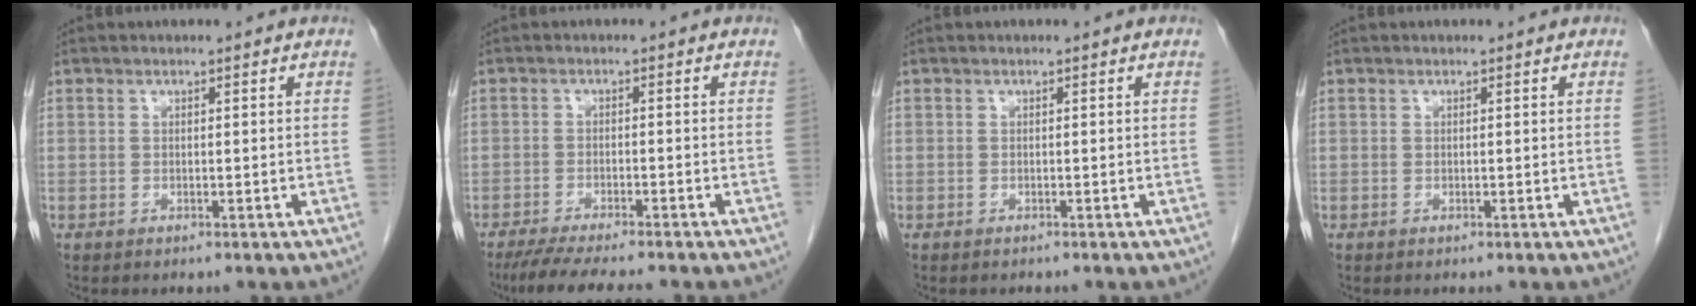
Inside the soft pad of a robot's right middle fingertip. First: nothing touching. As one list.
[{"total": 9.2, "force": [-7.9, 0.7, 4.7], "torque": [-0.071, -0.022, -0.122]}, {"total": 0.0}, {"total": 0.0}]